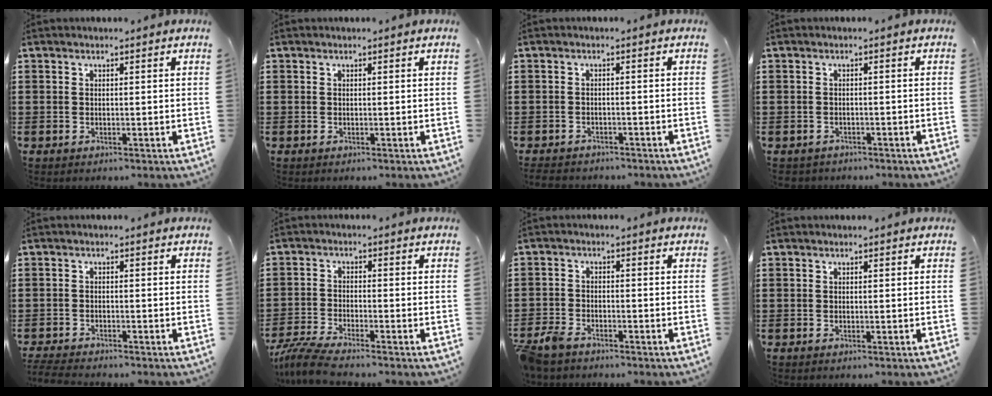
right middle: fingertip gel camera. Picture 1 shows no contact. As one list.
[{"total": 0.0}, {"total": 1.6, "force": [-1.6, 0.2, 0.0], "torque": [-0.007, -0.003, -0.034]}, {"total": 1.1, "force": [-1.0, 0.2, -0.2], "torque": [-0.002, -0.001, -0.024]}, {"total": 2.6, "force": [-2.6, 0.0, 0.3], "torque": [-0.016, -0.006, -0.055]}, {"total": 5.1, "force": [-4.6, 0.1, 2.0], "torque": [-0.062, -0.018, -0.095]}, {"total": 3.3, "force": [-3.1, 0.9, 0.7], "torque": [-0.044, -0.008, -0.073]}, {"total": 0.0}]